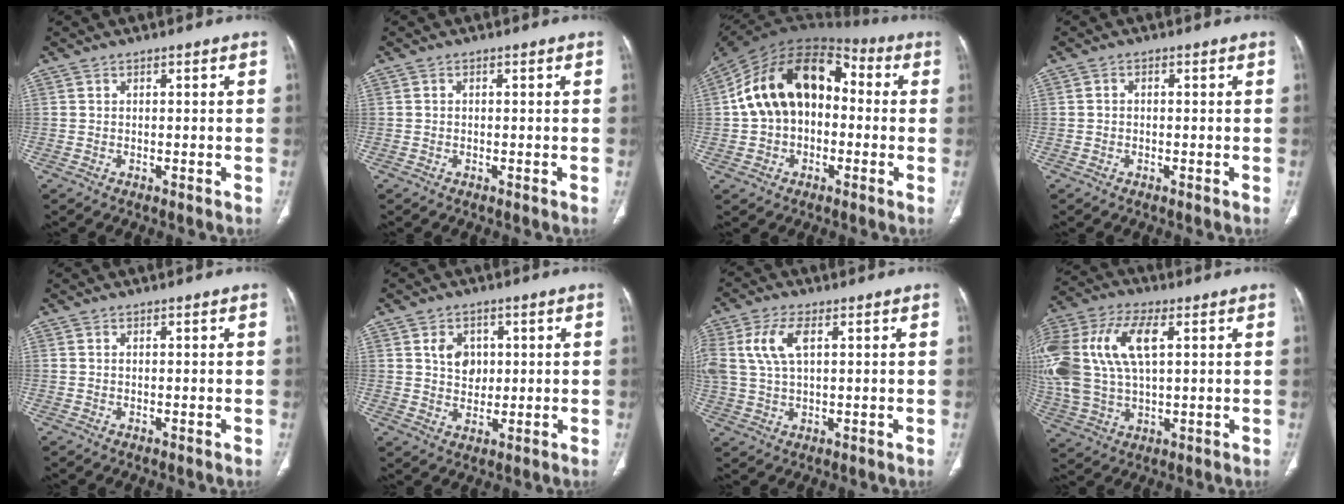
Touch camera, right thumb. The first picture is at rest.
{"total": 0.0}
{"total": 19.0, "force": [1.0, 13.0, 13.9], "torque": [-0.219, 0.047, 0.006]}
{"total": 0.9, "force": [-0.1, 0.7, 0.5], "torque": [-0.007, 0.003, -0.005]}
{"total": 0.0}
{"total": 5.7, "force": [1.4, 4.5, 3.1], "torque": [-0.025, -0.007, 0.027]}
{"total": 8.5, "force": [2.5, 4.3, 6.9], "torque": [-0.163, 0.010, 0.053]}
{"total": 22.6, "force": [5.4, 12.2, 18.3], "torque": [-0.439, 0.020, 0.102]}